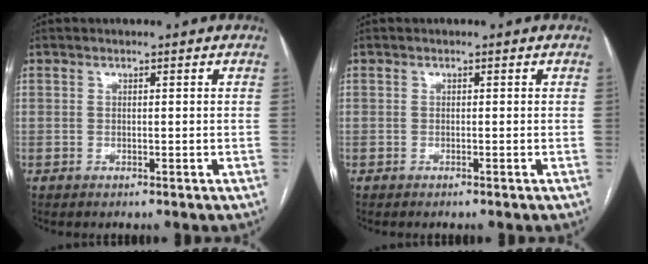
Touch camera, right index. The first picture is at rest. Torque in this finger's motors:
{"motor_torque": [-0.10, 0.00, -0.04, 0.00]}